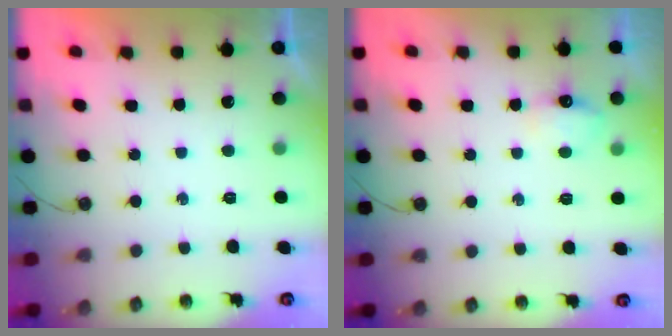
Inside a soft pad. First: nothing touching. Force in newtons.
{"total": 7.2, "press": 7.2, "slide": 0.9}